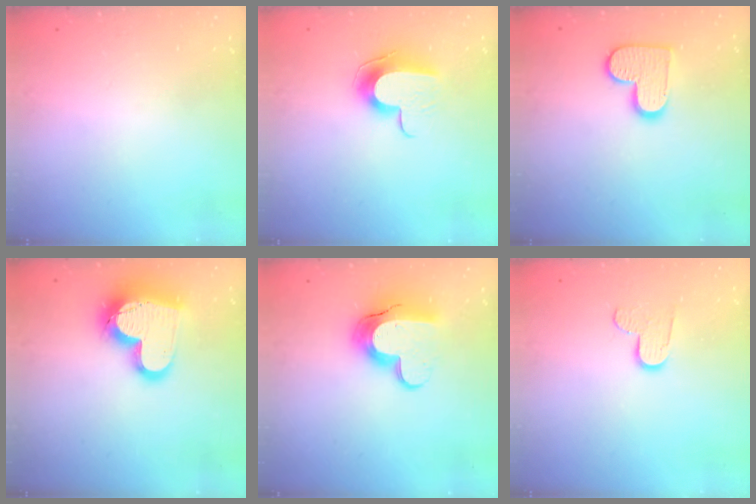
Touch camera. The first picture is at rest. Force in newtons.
{"total": 9.9, "press": 9.9, "slide": 0.3}
{"total": 11.7, "press": 11.6, "slide": 0.6}
{"total": 17.4, "press": 17.4, "slide": 1.3}
{"total": 14.0, "press": 14.0, "slide": 1.0}
{"total": 7.0, "press": 7.0, "slide": 0.3}